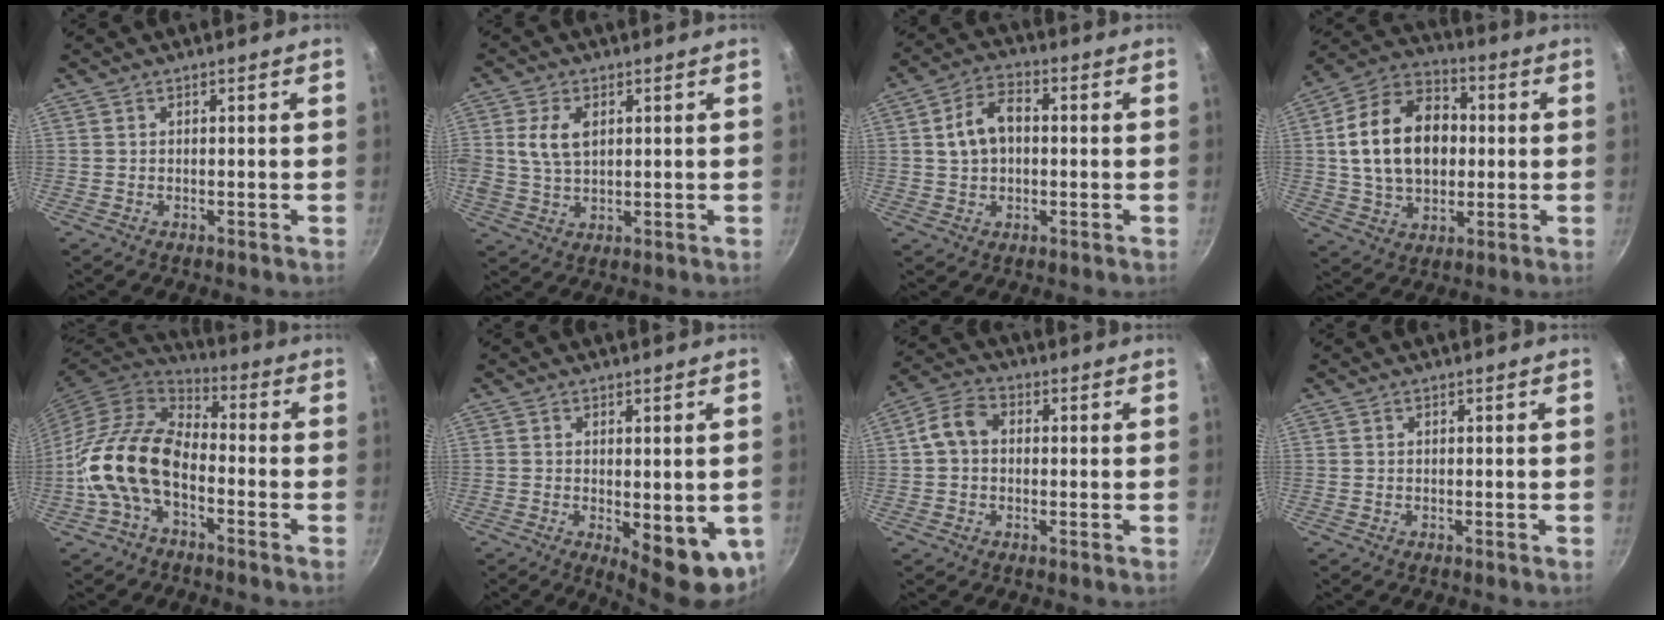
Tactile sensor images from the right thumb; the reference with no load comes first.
{"total": 7.0, "force": [1.6, 4.6, 5.1], "torque": [-0.094, -0.002, 0.029]}
{"total": 8.4, "force": [0.7, 5.7, 6.2], "torque": [-0.095, 0.022, 0.007]}
{"total": 18.5, "force": [1.3, 13.1, 13.0], "torque": [-0.194, 0.024, 0.015]}
{"total": 14.8, "force": [-4.6, 8.9, 10.8], "torque": [-0.186, 0.046, -0.104]}
{"total": 11.1, "force": [-1.9, 4.4, 10.0], "torque": [-0.102, -0.014, -0.015]}
{"total": 6.4, "force": [0.3, 5.0, 4.0], "torque": [-0.064, 0.021, -0.010]}
{"total": 0.0}